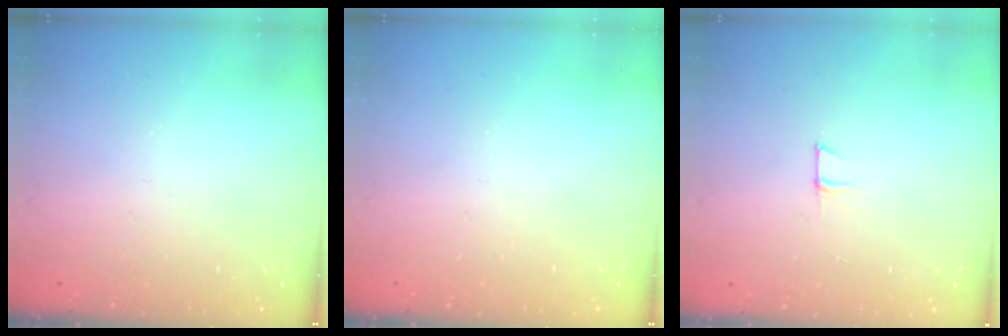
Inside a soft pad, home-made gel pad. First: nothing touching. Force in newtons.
{"total": 0.0}
{"total": 3.9, "press": 3.9, "slide": 0.3}